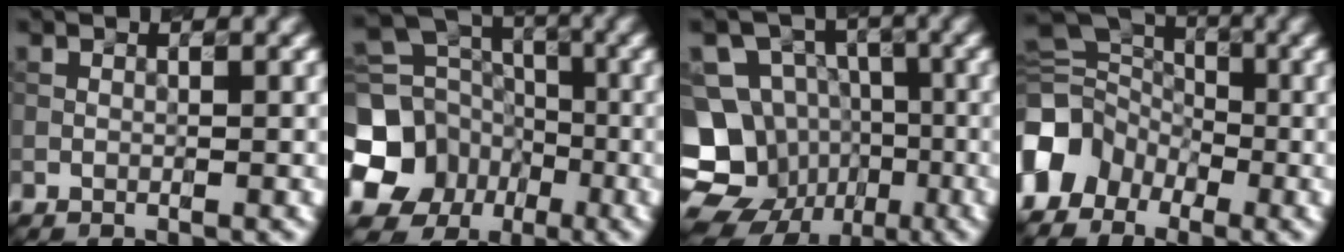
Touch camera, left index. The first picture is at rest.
{"total": 15.5, "force": [-6.2, 13.6, 4.4], "torque": [-0.130, -0.032, -0.117]}
{"total": 15.4, "force": [-6.2, 13.5, 3.9], "torque": [-0.104, -0.017, -0.098]}
{"total": 6.9, "force": [-3.2, 5.3, 3.0], "torque": [-0.044, 0.008, -0.079]}